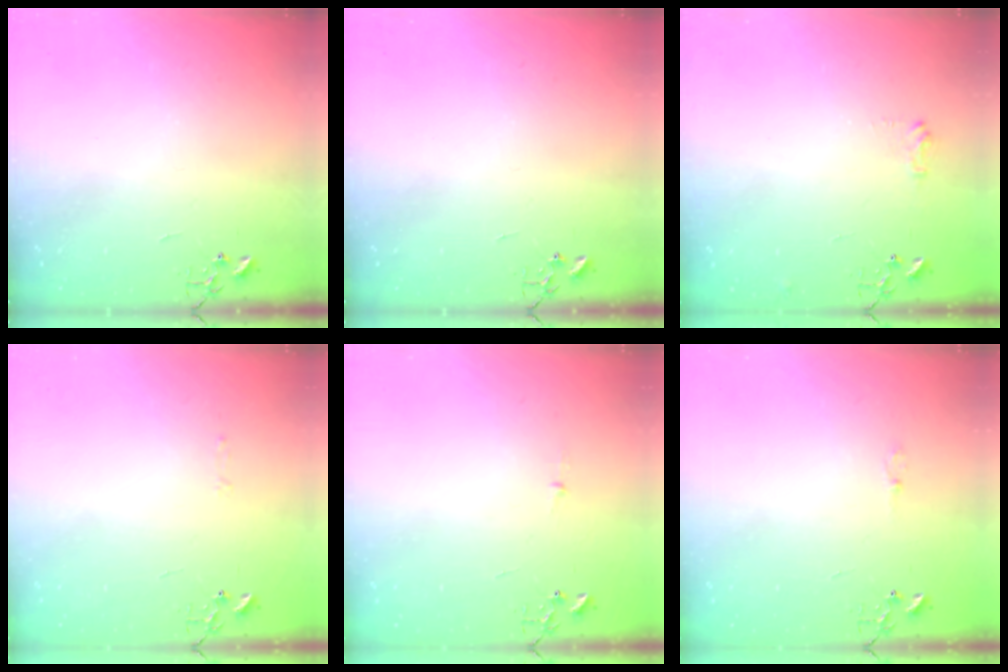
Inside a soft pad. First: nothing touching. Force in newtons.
{"total": 0.0}
{"total": 6.9, "press": 6.9, "slide": 0.9}
{"total": 3.2, "press": 3.2, "slide": 0.5}
{"total": 2.8, "press": 2.8, "slide": 0.3}
{"total": 2.7, "press": 2.7, "slide": 0.4}